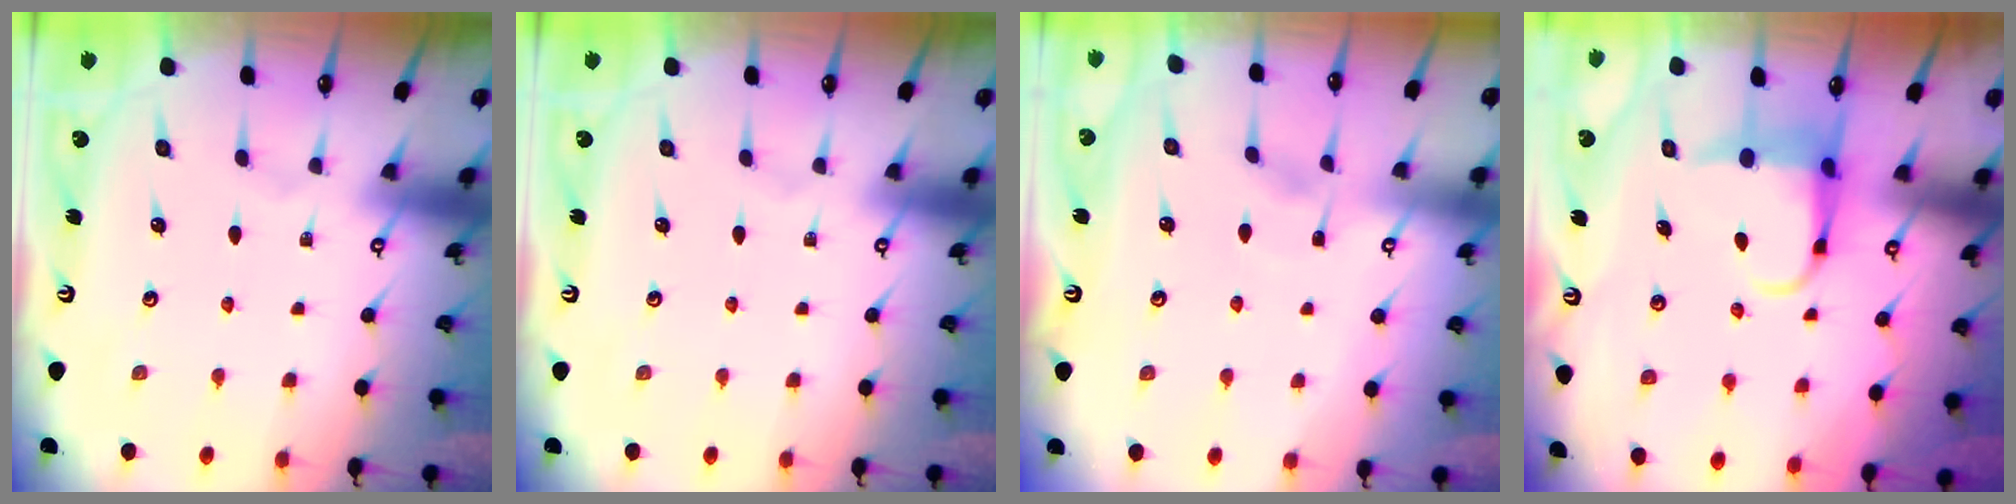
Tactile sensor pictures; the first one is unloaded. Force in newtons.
{"total": 0.0}
{"total": 3.0, "press": 3.0, "slide": 0.4}
{"total": 5.8, "press": 5.7, "slide": 1.1}